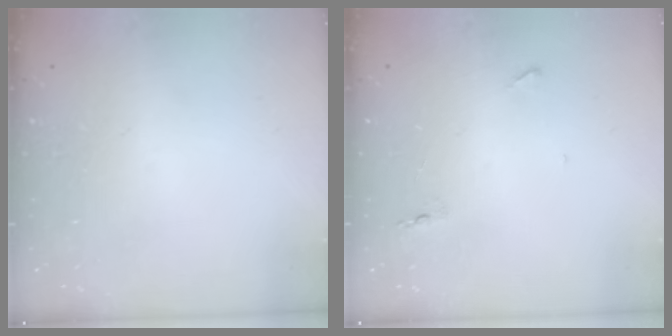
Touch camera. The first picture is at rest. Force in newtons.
{"total": 4.7, "press": 4.5, "slide": 1.4}